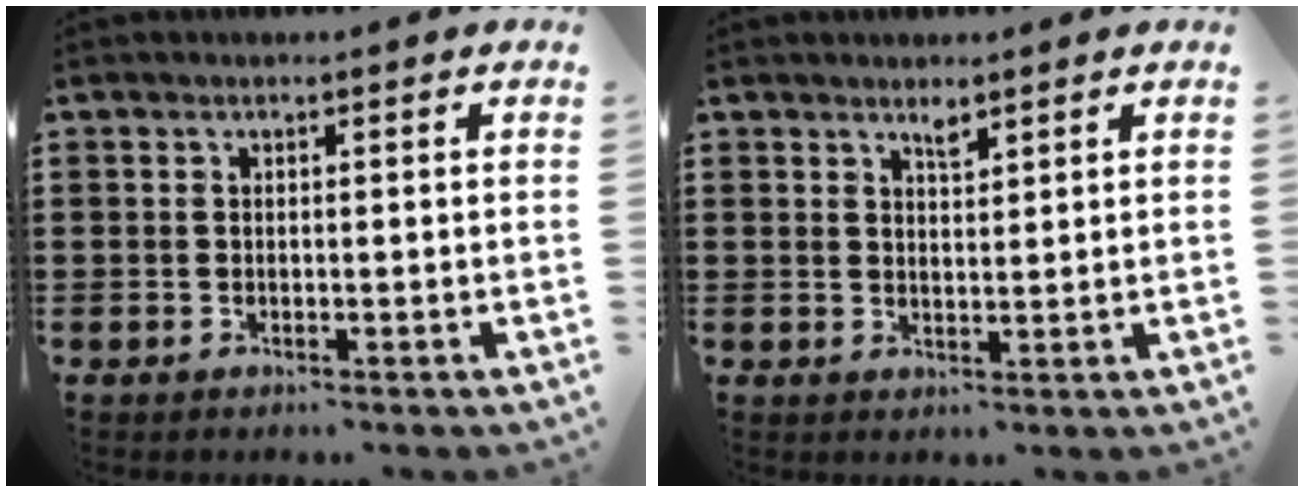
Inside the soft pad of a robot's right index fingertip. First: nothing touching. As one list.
[{"total": 1.8, "force": [1.6, 0.5, 0.7], "torque": [-0.009, -0.001, 0.026]}]